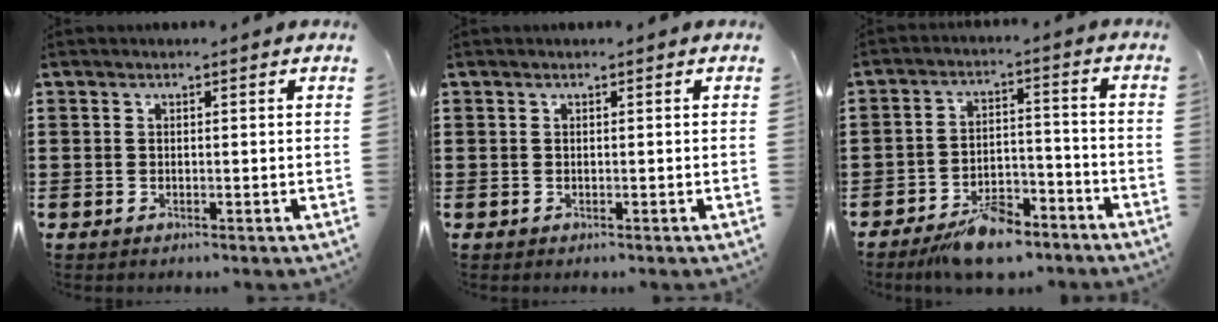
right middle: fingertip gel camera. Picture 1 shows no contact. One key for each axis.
{"total": 0.0}
{"total": 8.9, "fx": -7.2, "fy": 3.4, "fz": 4.0, "tx": -0.054, "ty": 0.034, "tz": -0.129}